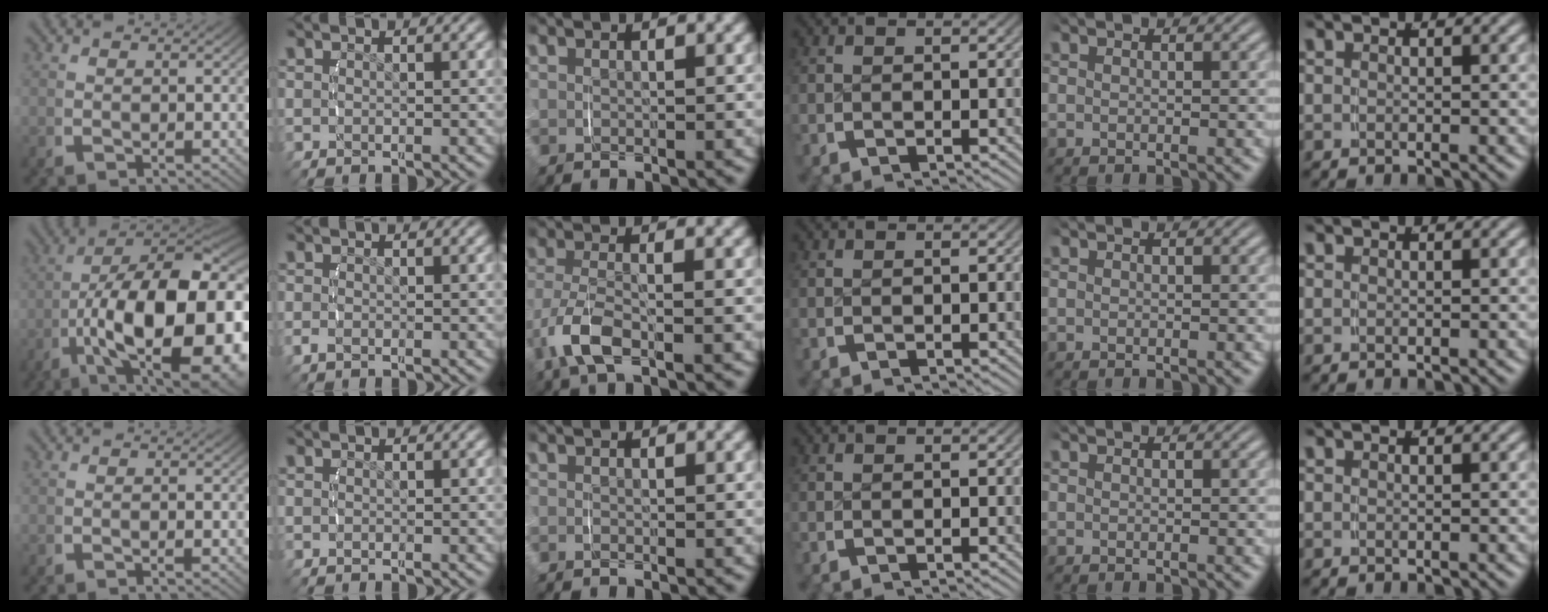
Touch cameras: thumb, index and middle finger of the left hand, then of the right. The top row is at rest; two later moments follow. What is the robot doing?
{"motion": "lift_and_place", "object": "glasses case"}